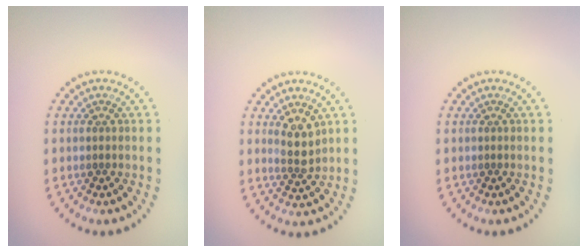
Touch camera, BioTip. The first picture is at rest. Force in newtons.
{"total": 2.5, "press": 2.1, "slide": 1.3}
{"total": 0.0}